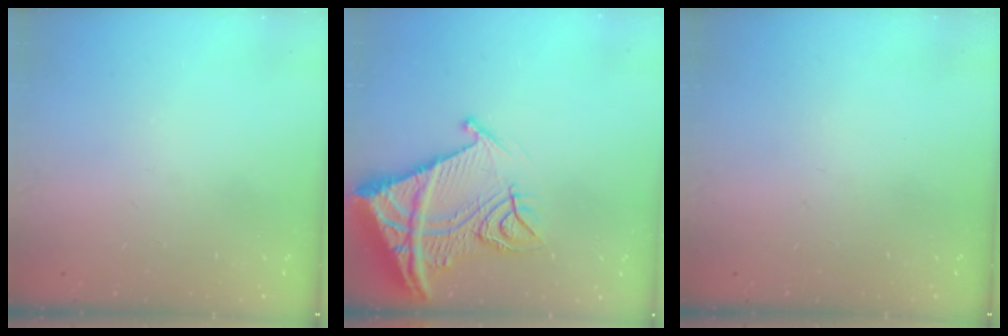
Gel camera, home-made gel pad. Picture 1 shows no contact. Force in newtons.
{"total": 19.6, "press": 19.5, "slide": 2.1}
{"total": 0.0}